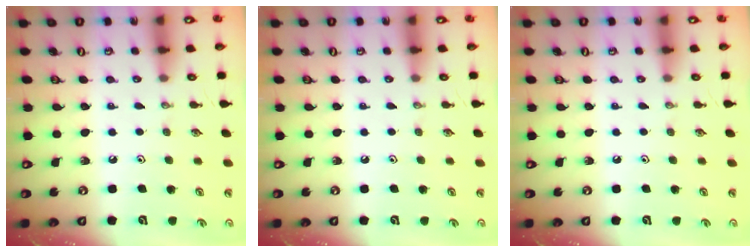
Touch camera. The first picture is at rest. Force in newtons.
{"total": 0.0}
{"total": 0.0}